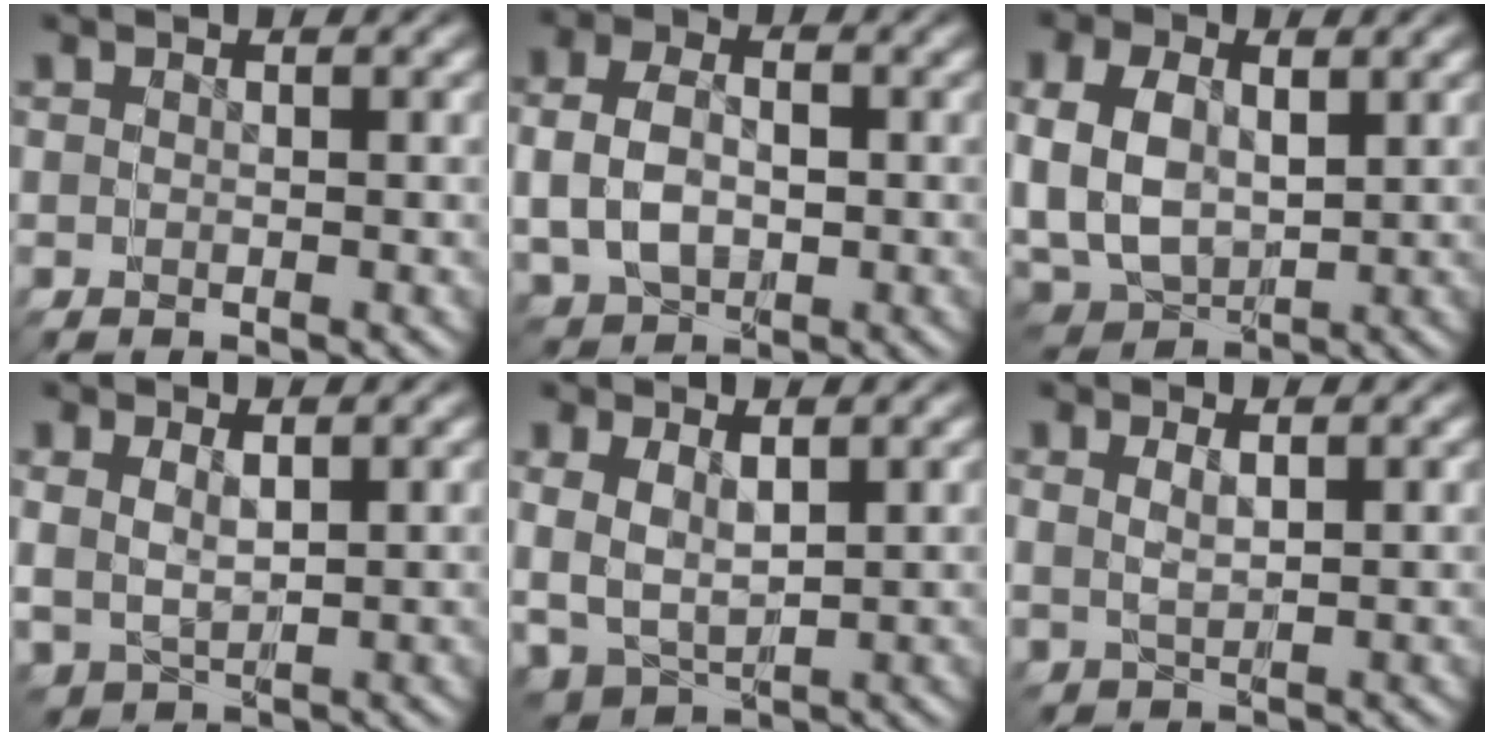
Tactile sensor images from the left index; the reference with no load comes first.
{"total": 2.7, "force": [-1.0, 2.4, -0.6], "torque": [-0.013, -0.023, -0.006]}
{"total": 7.1, "force": [-0.1, 6.7, 2.2], "torque": [-0.059, -0.021, -0.001]}
{"total": 1.8, "force": [0.5, 1.2, 1.2], "torque": [-0.021, -0.009, 0.021]}
{"total": 5.9, "force": [1.2, 5.0, 2.9], "torque": [-0.068, -0.014, 0.021]}
{"total": 1.0, "force": [0.3, 0.0, 0.9], "torque": [-0.003, 0.000, 0.011]}